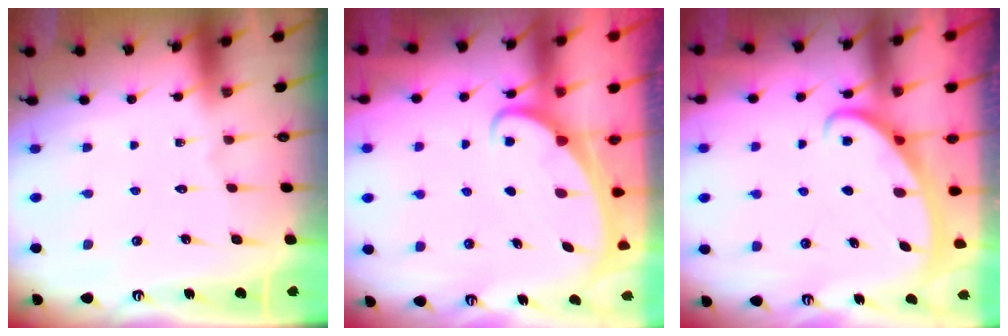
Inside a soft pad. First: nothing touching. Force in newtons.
{"total": 1.9, "press": 1.9, "slide": 0.3}
{"total": 2.6, "press": 2.6, "slide": 0.4}